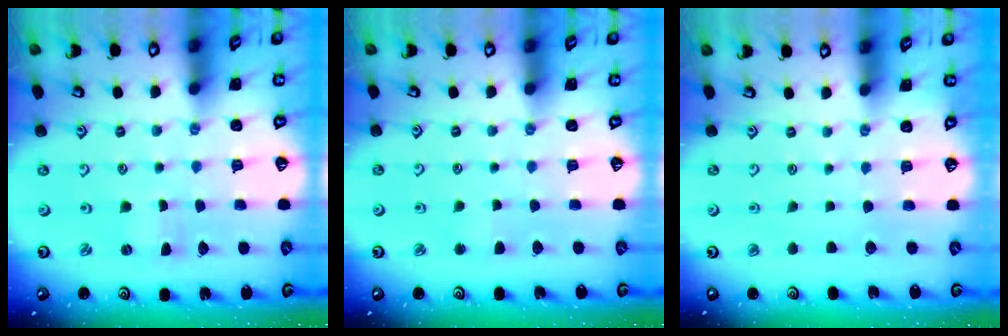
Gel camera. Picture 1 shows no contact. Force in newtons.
{"total": 2.1, "press": 2.0, "slide": 0.4}
{"total": 0.0}